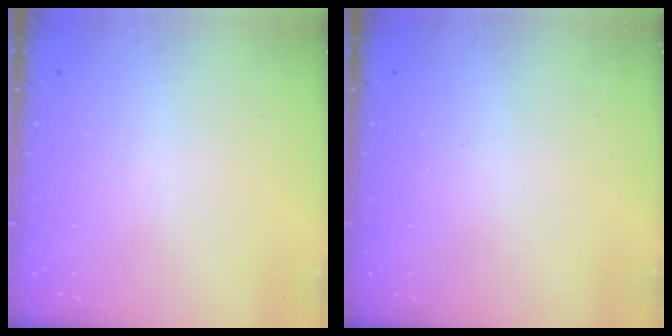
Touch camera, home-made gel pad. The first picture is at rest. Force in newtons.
{"total": 0.0}